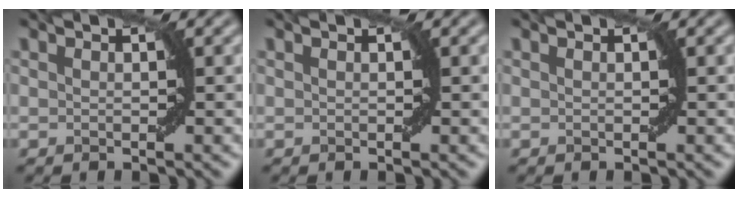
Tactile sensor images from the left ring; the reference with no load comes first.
{"total": 0.0}
{"total": 0.0}